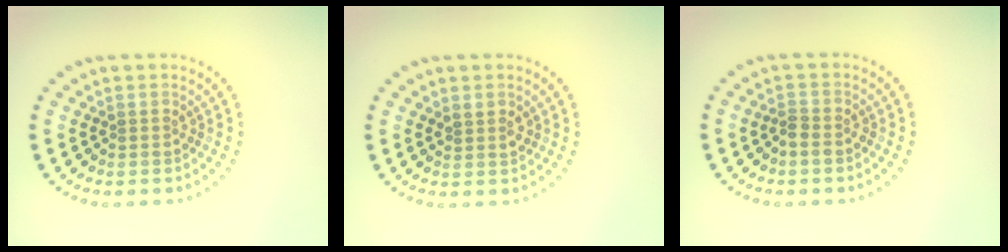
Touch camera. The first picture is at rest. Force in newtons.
{"total": 1.3, "press": 1.2, "slide": 0.6}
{"total": 1.1, "press": 1.0, "slide": 0.4}